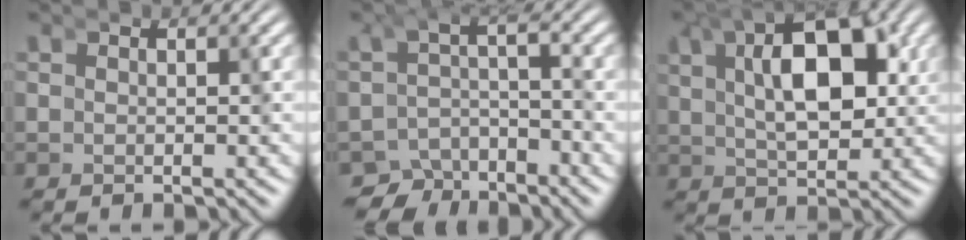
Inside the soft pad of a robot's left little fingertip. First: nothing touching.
{"total": 4.8, "force": [-4.2, 2.2, 0.9], "torque": [-0.005, -0.022, -0.073]}
{"total": 6.9, "force": [1.4, 3.1, 6.0], "torque": [-0.091, -0.004, 0.020]}